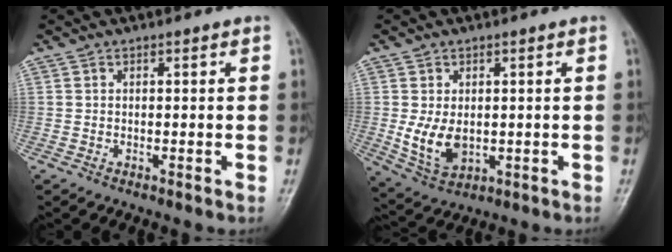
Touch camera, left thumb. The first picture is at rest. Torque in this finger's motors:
{"motor_torque": [0.96, 1.15, 0.87, -0.12, 0.04]}